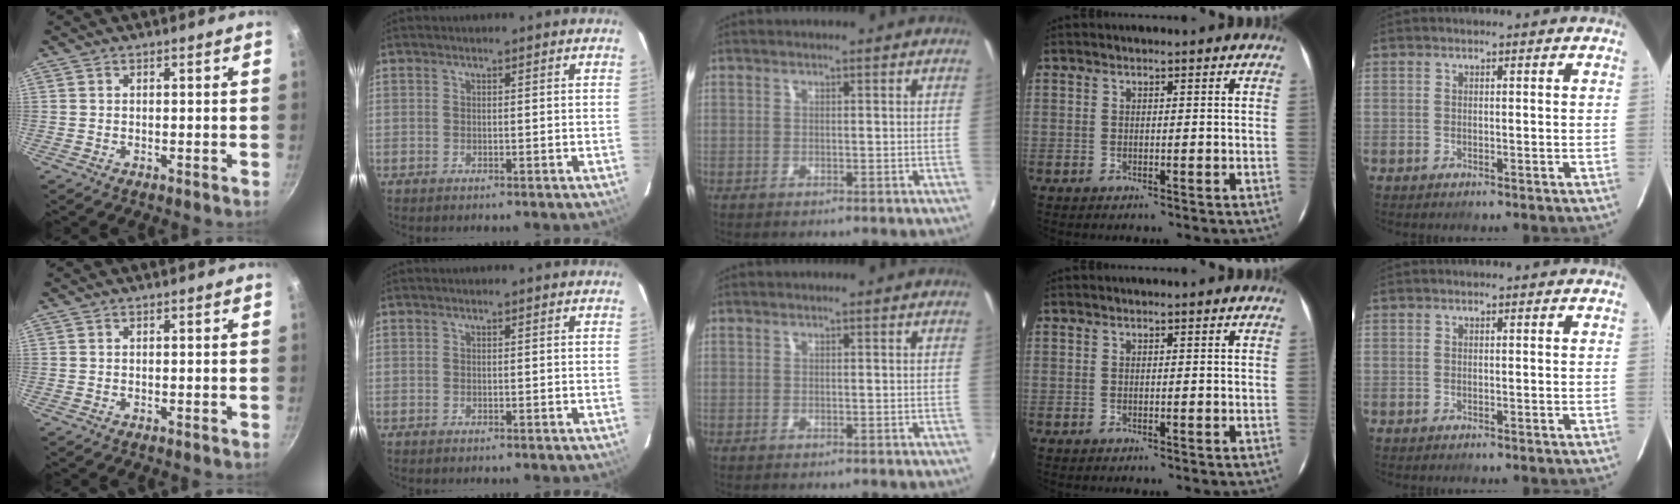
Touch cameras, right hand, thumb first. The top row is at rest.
{}